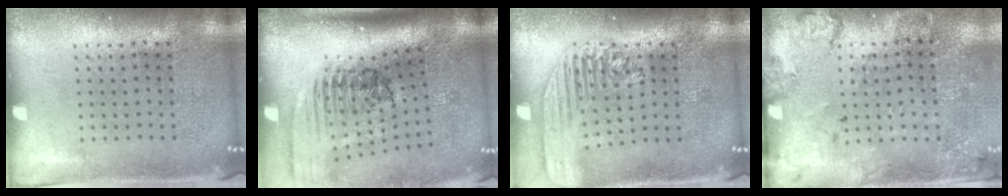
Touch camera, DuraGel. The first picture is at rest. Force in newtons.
{"total": 2.5, "press": 1.7, "slide": 1.8}
{"total": 1.6, "press": 1.4, "slide": 0.6}
{"total": 2.0, "press": 1.5, "slide": 1.2}